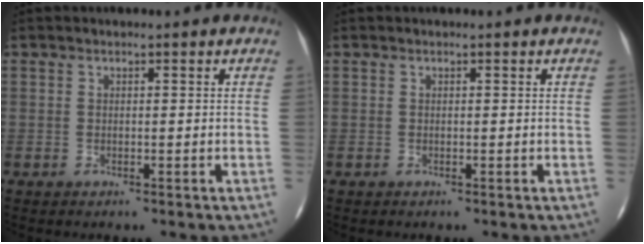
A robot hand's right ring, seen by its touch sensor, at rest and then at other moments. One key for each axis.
{"total": 0.0}